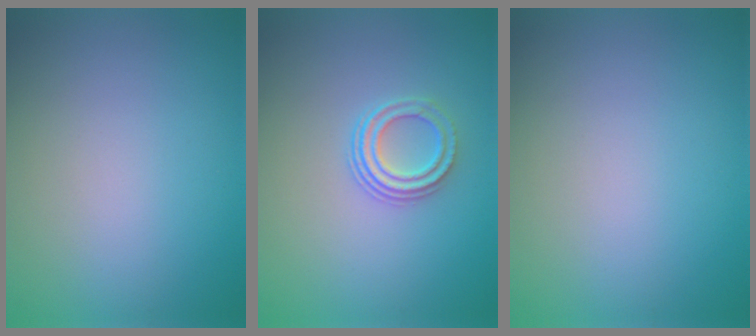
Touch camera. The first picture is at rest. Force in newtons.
{"total": 2.5, "press": 2.1, "slide": 1.4}
{"total": 0.0}